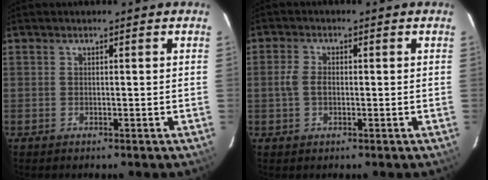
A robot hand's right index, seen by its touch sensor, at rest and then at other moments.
{"total": 3.1, "force": [-0.4, 1.9, 2.4], "torque": [-0.054, 0.008, -0.007]}